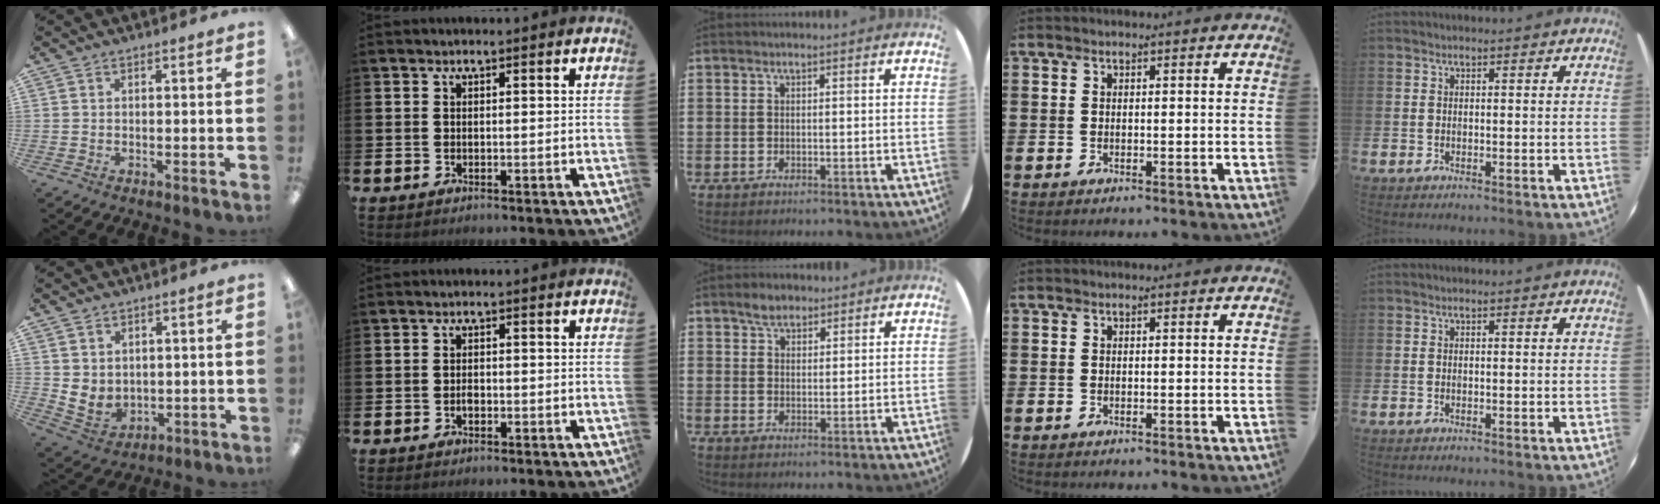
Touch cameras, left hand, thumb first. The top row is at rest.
{"thumb": {"total": 4.5, "force": [1.9, 3.8, 1.6], "torque": [-0.052, -0.012, 0.038]}, "index": {"total": 1.0, "force": [-0.4, 0.7, 0.7], "torque": [-0.011, 0.000, -0.008]}, "middle": {"total": 2.8, "force": [2.3, 1.5, 0.6], "torque": [-0.007, 0.004, 0.043]}}